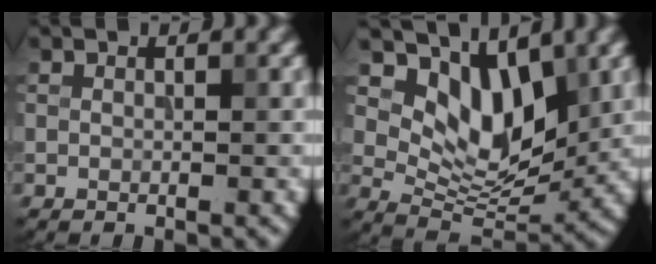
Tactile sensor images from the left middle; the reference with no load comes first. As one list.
[{"total": 6.9, "force": [3.2, 3.9, 4.7], "torque": [-0.071, -0.023, 0.054]}]